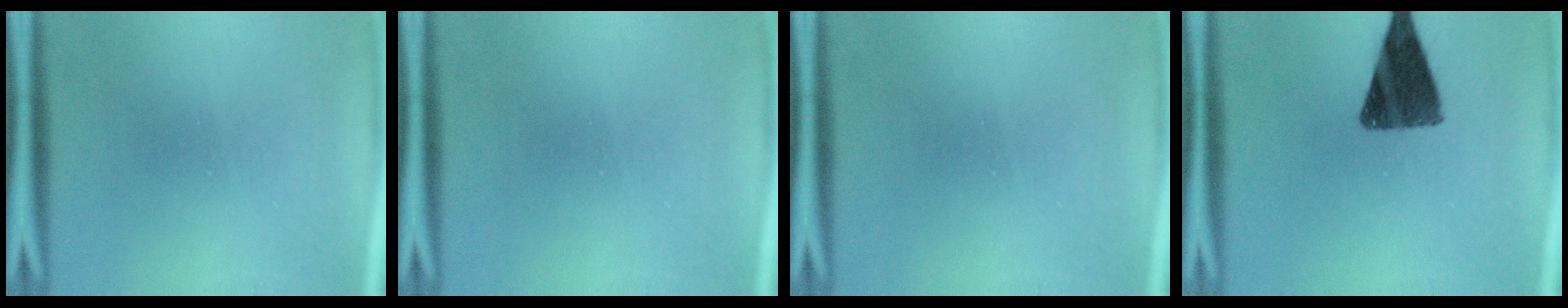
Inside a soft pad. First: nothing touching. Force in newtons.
{"total": 0.0}
{"total": 0.0}
{"total": 11.5}